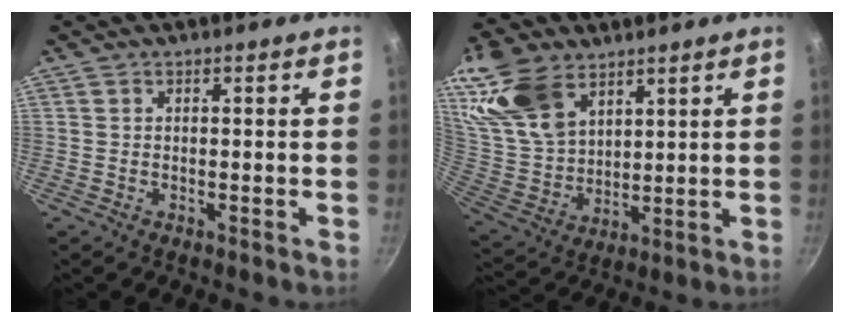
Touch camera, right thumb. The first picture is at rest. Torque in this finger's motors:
{"motor_torque": [0.43, 4.51, 0.80, 0.93, 0.17]}